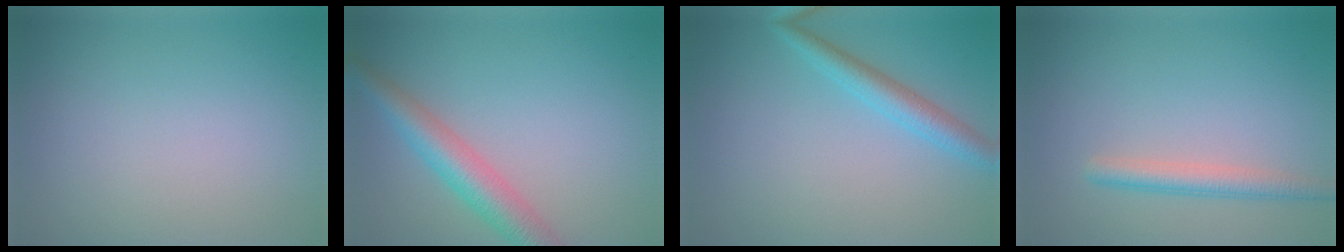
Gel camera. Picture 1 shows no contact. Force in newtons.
{"total": 4.6, "press": 4.6, "slide": 0.1}
{"total": 2.7, "press": 2.7, "slide": 0.3}
{"total": 2.6, "press": 2.6, "slide": 0.1}